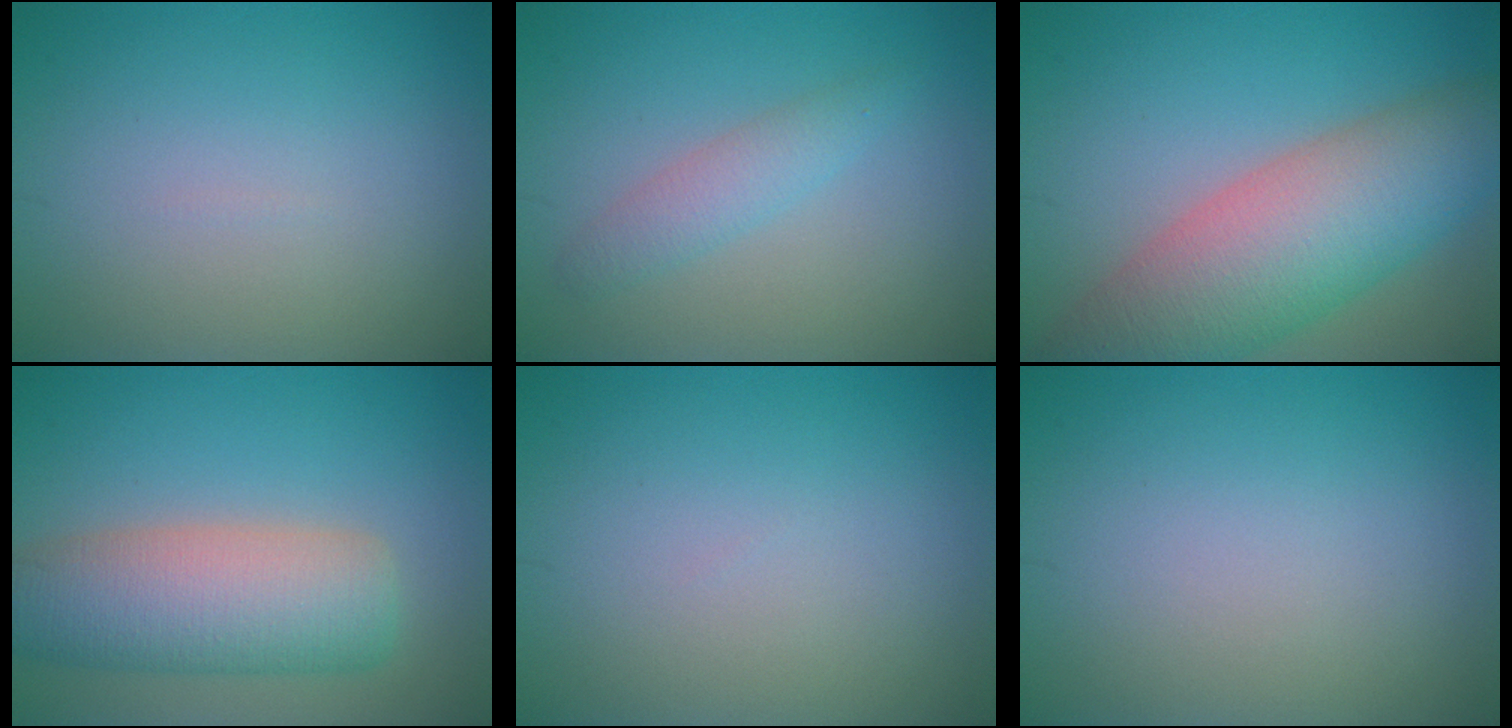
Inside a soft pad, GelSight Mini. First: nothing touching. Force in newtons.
{"total": 2.1, "press": 2.1, "slide": 0.2}
{"total": 10.3, "press": 10.2, "slide": 0.6}
{"total": 7.9, "press": 7.9, "slide": 0.3}
{"total": 0.0}
{"total": 0.0}